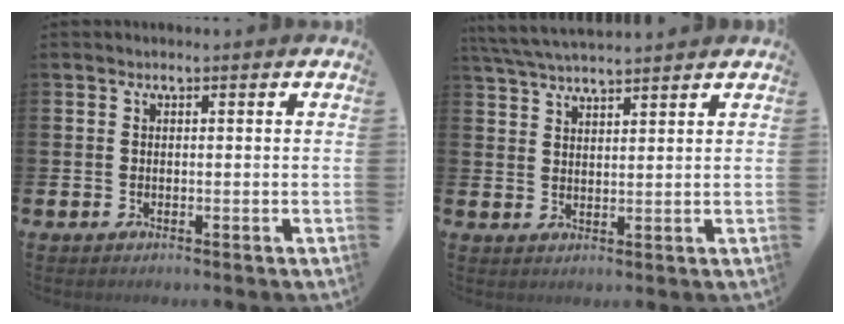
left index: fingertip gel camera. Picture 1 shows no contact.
{"total": 4.7, "force": [4.5, 0.3, 1.3], "torque": [-0.039, -0.016, 0.082]}